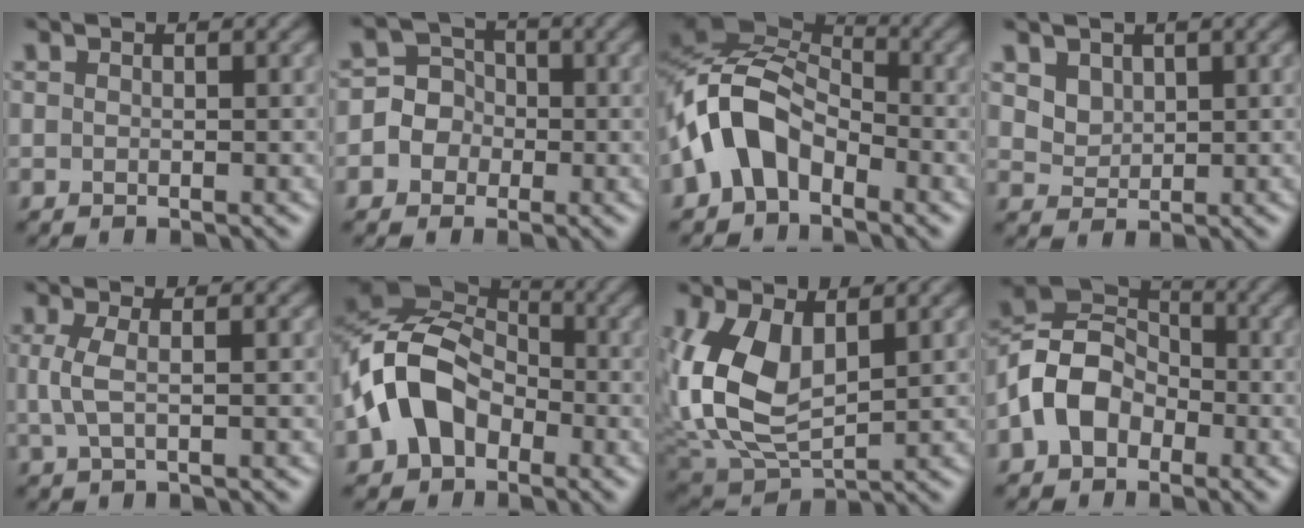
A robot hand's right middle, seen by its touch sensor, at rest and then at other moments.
{"total": 4.8, "force": [-0.9, 4.6, 1.2], "torque": [-0.004, 0.026, -0.042]}
{"total": 6.8, "force": [-2.9, 4.5, 4.2], "torque": [-0.077, 0.019, -0.074]}
{"total": 2.4, "force": [1.6, 1.6, 0.6], "torque": [-0.021, -0.009, 0.041]}
{"total": 2.1, "force": [0.1, 0.6, 2.0], "torque": [-0.047, 0.001, 0.003]}
{"total": 8.1, "force": [-2.3, 5.9, 5.1], "torque": [-0.094, 0.019, -0.063]}
{"total": 8.5, "force": [1.8, 4.9, 6.7], "torque": [-0.158, -0.005, 0.034]}
{"total": 6.6, "force": [-2.3, 4.9, 3.9], "torque": [-0.073, 0.014, -0.059]}